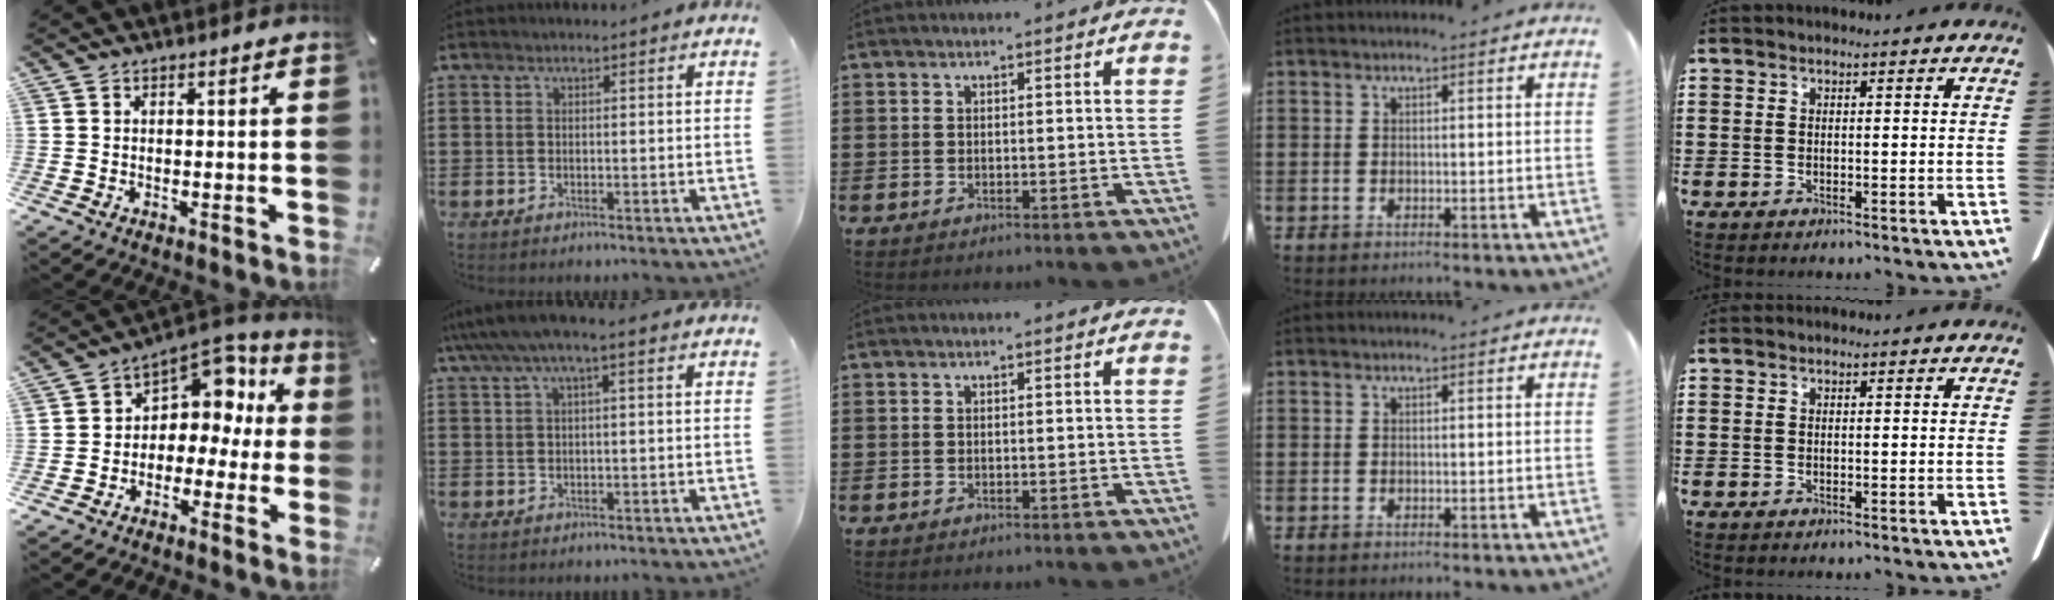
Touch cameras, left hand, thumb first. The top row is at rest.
{"thumb": {"total": 9.9, "force": [3.9, 7.8, 4.7], "torque": [-0.053, -0.036, 0.068]}, "index": {"total": 3.3, "force": [0.7, 0.4, 3.2], "torque": [-0.070, -0.002, 0.005]}}